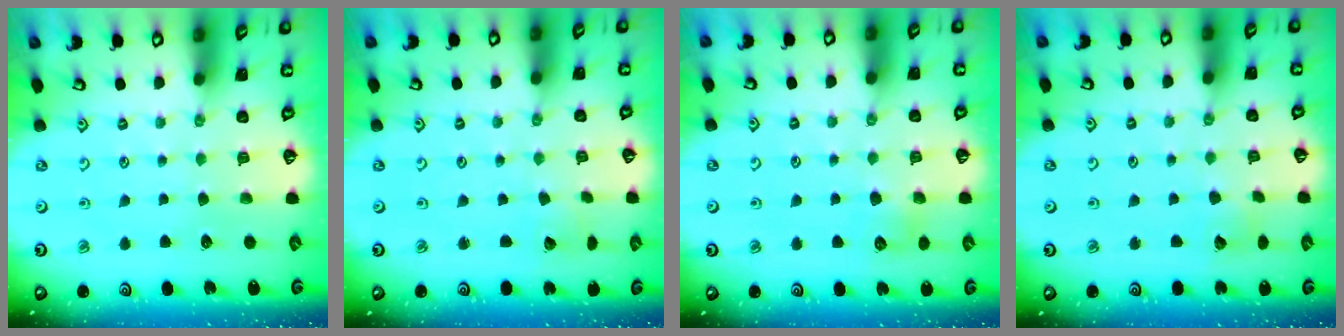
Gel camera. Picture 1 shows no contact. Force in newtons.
{"total": 2.6, "press": 2.6, "slide": 0.2}
{"total": 6.4, "press": 6.3, "slide": 0.8}
{"total": 5.2, "press": 5.1, "slide": 0.8}